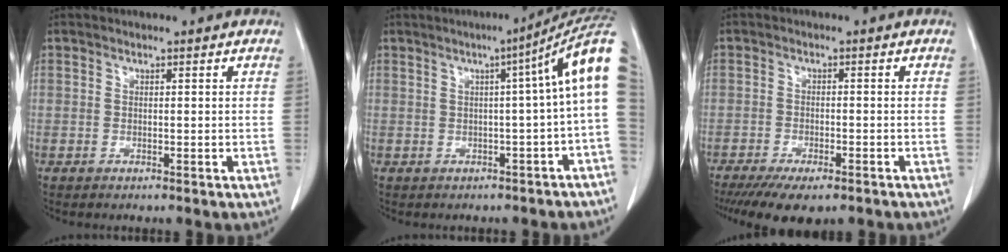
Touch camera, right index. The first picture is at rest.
{"total": 9.3, "force": [1.3, -0.7, 9.2], "torque": [-0.103, 0.033, 0.008]}
{"total": 9.5, "force": [-7.1, 3.3, 5.4], "torque": [-0.080, -0.012, -0.106]}